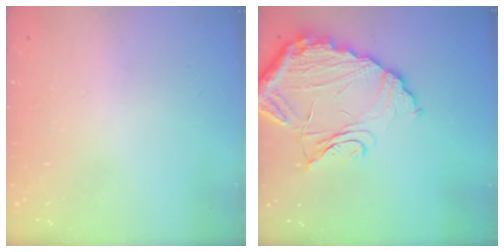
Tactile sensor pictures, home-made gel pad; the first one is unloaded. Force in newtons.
{"total": 17.7, "press": 17.6, "slide": 1.3}